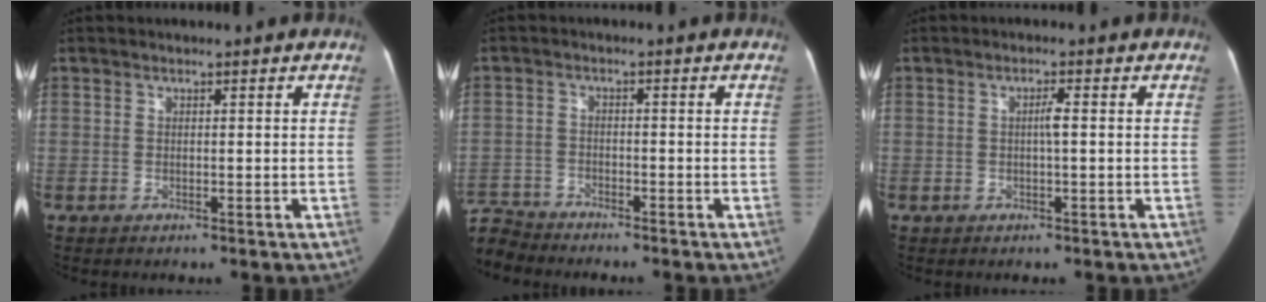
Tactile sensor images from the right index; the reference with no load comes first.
{"total": 6.6, "force": [-6.4, 1.8, 0.0], "torque": [-0.008, -0.001, -0.123]}
{"total": 1.7, "force": [0.0, 0.2, 1.7], "torque": [-0.030, 0.004, 0.000]}